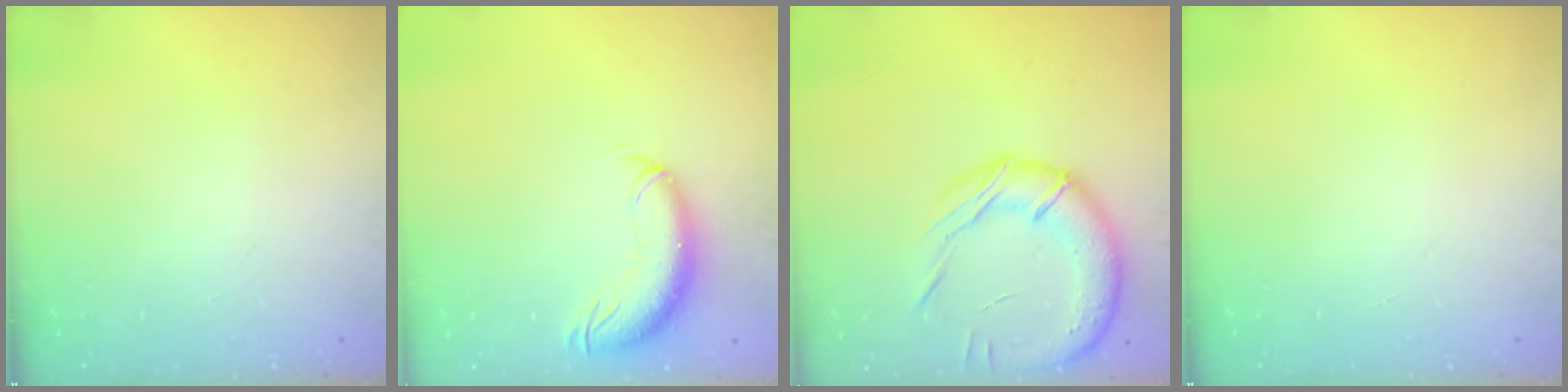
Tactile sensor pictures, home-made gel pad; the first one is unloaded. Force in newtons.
{"total": 11.2, "press": 10.8, "slide": 2.9}
{"total": 17.7, "press": 17.4, "slide": 3.2}
{"total": 0.0}